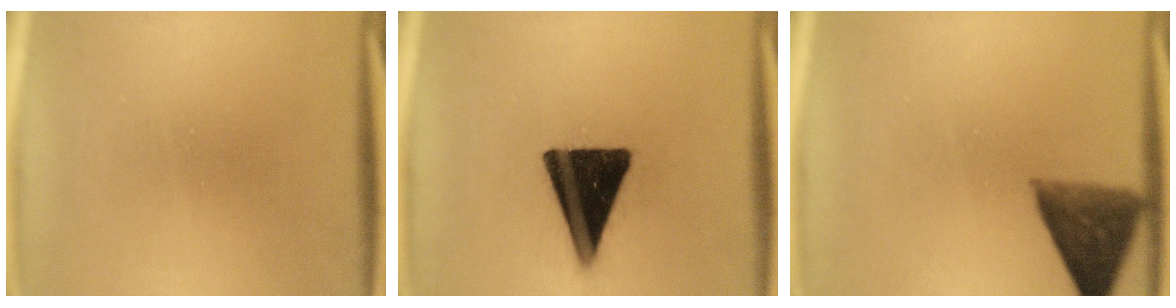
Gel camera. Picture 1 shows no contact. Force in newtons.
{"total": 17.4}
{"total": 8.2}